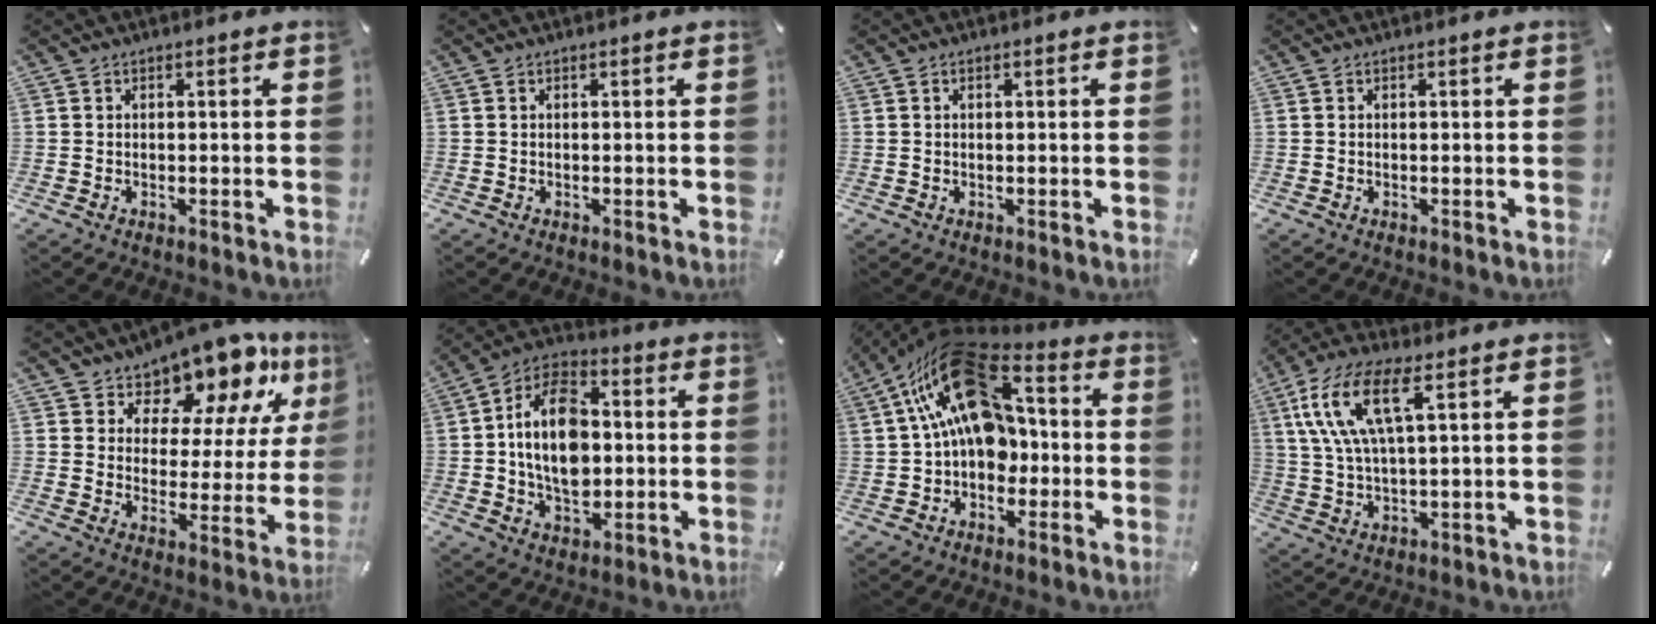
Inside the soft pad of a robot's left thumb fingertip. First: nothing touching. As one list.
[{"total": 0.0}, {"total": 0.7, "force": [0.1, 0.3, 0.6], "torque": [-0.012, 0.003, 0.002]}, {"total": 0.0}, {"total": 11.6, "force": [10.8, 4.2, 1.2], "torque": [-0.033, -0.114, 0.189]}, {"total": 15.8, "force": [-0.2, 10.8, 11.5], "torque": [-0.230, 0.008, -0.007]}, {"total": 21.0, "force": [5.6, 14.0, 14.5], "torque": [-0.256, -0.031, 0.100]}, {"total": 13.5, "force": [5.7, 4.6, 11.3], "torque": [-0.253, -0.002, 0.098]}]